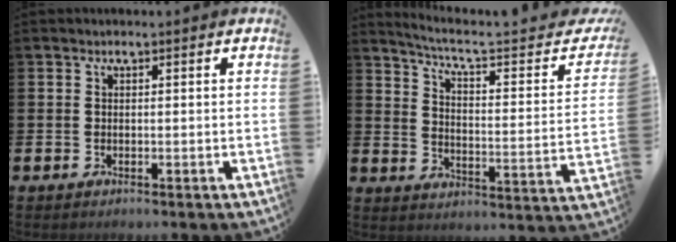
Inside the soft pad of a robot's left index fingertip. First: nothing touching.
{"total": 5.8, "force": [4.6, 0.3, 3.5], "torque": [-0.071, -0.043, 0.065]}